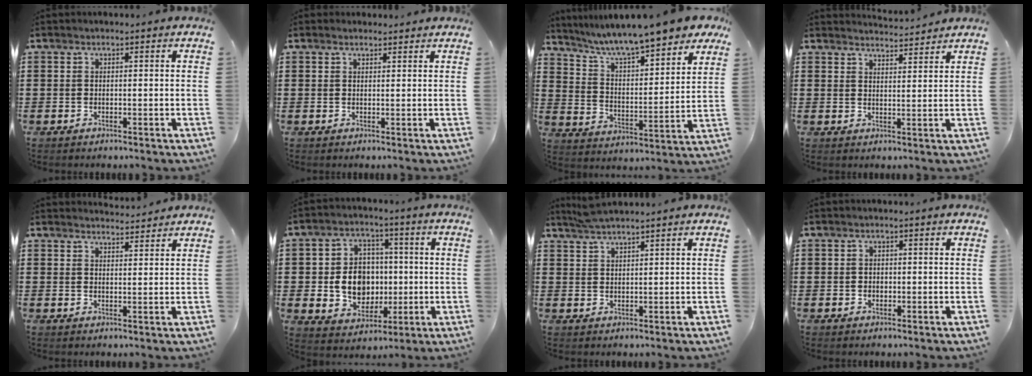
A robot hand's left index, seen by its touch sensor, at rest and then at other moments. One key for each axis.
{"total": 1.1, "fx": 1.0, "fy": 0.2, "fz": 0.2, "tx": -0.005, "ty": 0.002, "tz": 0.020}
{"total": 8.1, "fx": 7.4, "fy": -0.1, "fz": 3.4, "tx": -0.097, "ty": -0.045, "tz": 0.122}
{"total": 3.1, "fx": 3.1, "fy": 0.0, "fz": 0.2, "tx": -0.013, "ty": -0.013, "tz": 0.057}
{"total": 2.6, "fx": 2.6, "fy": 0.2, "fz": 0.1, "tx": -0.002, "ty": -0.011, "tz": 0.048}
{"total": 8.3, "fx": -0.2, "fy": 7.3, "fz": 4.0, "tx": -0.072, "ty": 0.015, "tz": -0.001}
{"total": 2.2, "fx": 2.0, "fy": -0.3, "fz": 0.9, "tx": -0.021, "ty": 0.003, "tz": 0.038}
{"total": 1.0, "fx": -0.2, "fy": 0.9, "fz": 0.4, "tx": -0.011, "ty": 0.005, "tz": -0.005}